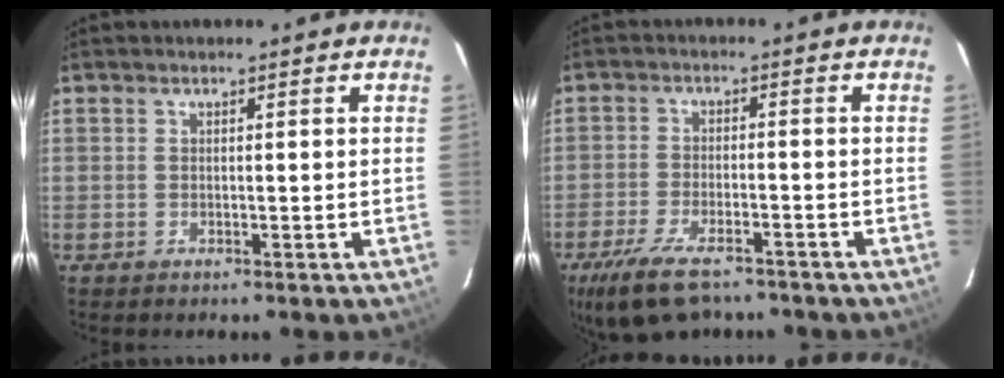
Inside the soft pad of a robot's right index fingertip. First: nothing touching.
{"total": 12.4, "force": [-9.2, 4.8, 6.8], "torque": [-0.155, -0.027, -0.158]}